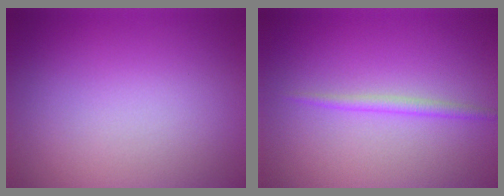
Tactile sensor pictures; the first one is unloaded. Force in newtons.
{"total": 1.2, "press": 1.2, "slide": 0.1}